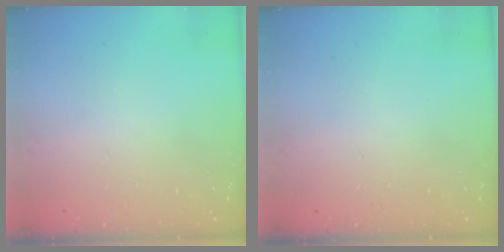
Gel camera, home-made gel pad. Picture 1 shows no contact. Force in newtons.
{"total": 0.0}